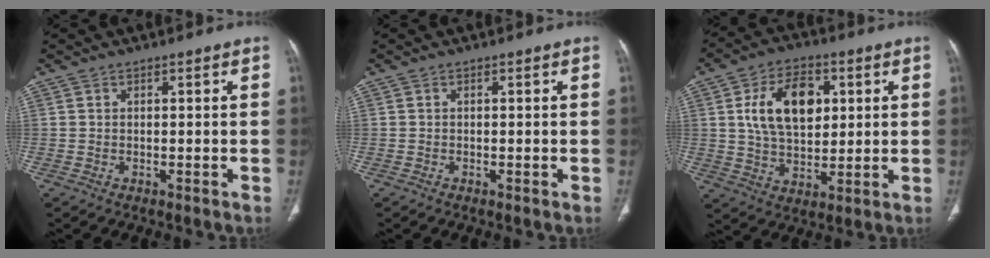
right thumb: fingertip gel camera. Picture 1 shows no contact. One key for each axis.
{"total": 0.0}
{"total": 14.1, "fx": 3.4, "fy": 8.8, "fz": 10.4, "tx": -0.151, "ty": -0.002, "tz": 0.061}